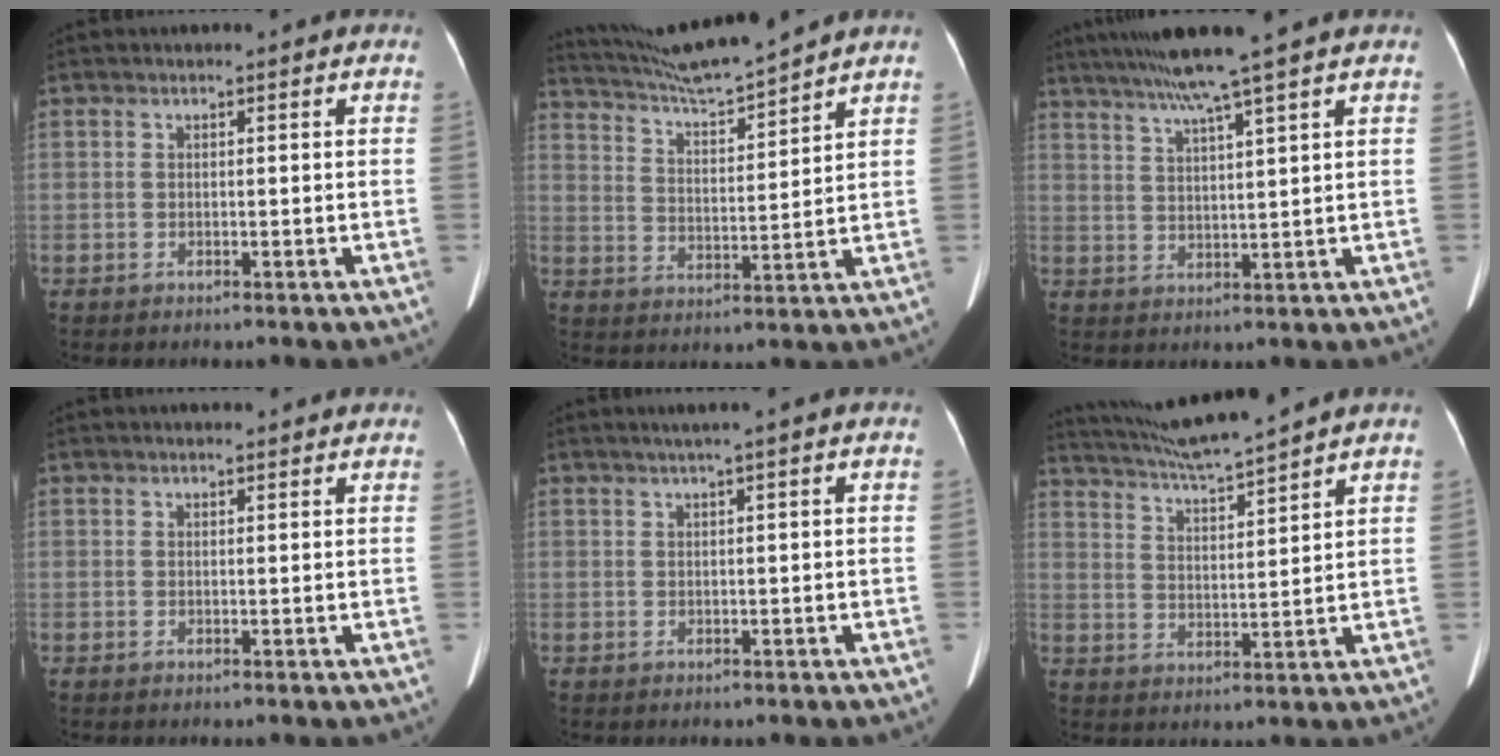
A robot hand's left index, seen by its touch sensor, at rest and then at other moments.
{"total": 11.7, "force": [10.9, -1.4, 3.9], "torque": [-0.076, 0.009, 0.191]}
{"total": 8.6, "force": [6.7, -1.9, 5.0], "torque": [-0.084, 0.014, 0.110]}
{"total": 4.1, "force": [3.7, 1.0, 1.6], "torque": [-0.017, 0.021, 0.040]}
{"total": 1.7, "force": [1.0, -0.5, 1.3], "torque": [-0.028, 0.002, 0.023]}
{"total": 10.6, "force": [9.8, -1.4, 3.9], "torque": [-0.075, 0.013, 0.171]}